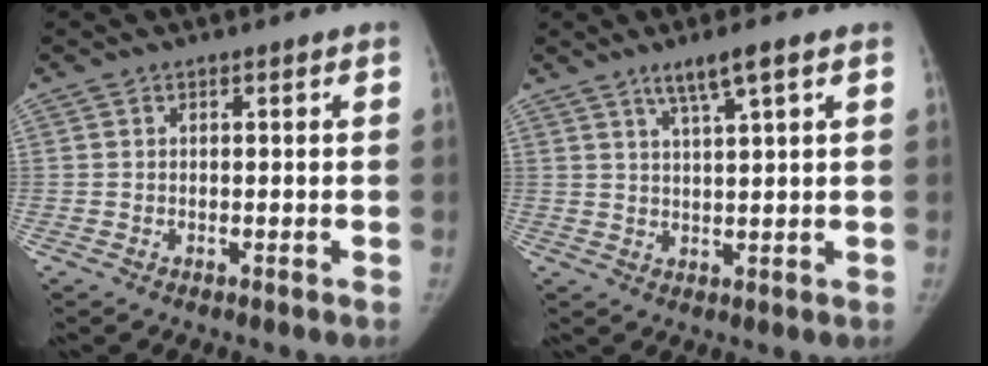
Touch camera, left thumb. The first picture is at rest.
{"total": 5.0, "force": [3.1, 0.0, 3.9], "torque": [-0.074, -0.012, 0.060]}